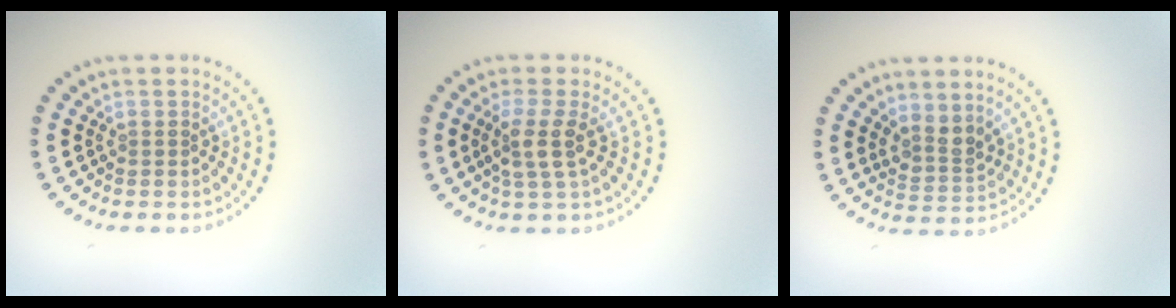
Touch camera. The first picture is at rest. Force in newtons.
{"total": 2.6, "press": 2.1, "slide": 1.6}
{"total": 2.4, "press": 1.9, "slide": 1.5}